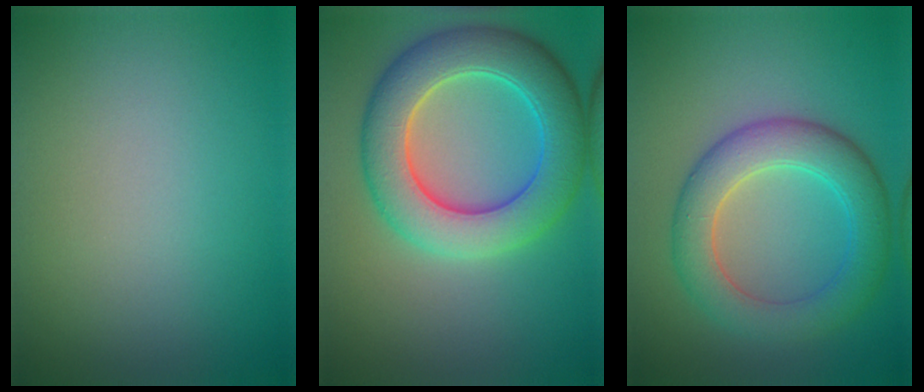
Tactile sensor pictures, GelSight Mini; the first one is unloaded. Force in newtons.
{"total": 8.4, "press": 8.4, "slide": 0.3}
{"total": 5.9, "press": 5.9, "slide": 0.1}